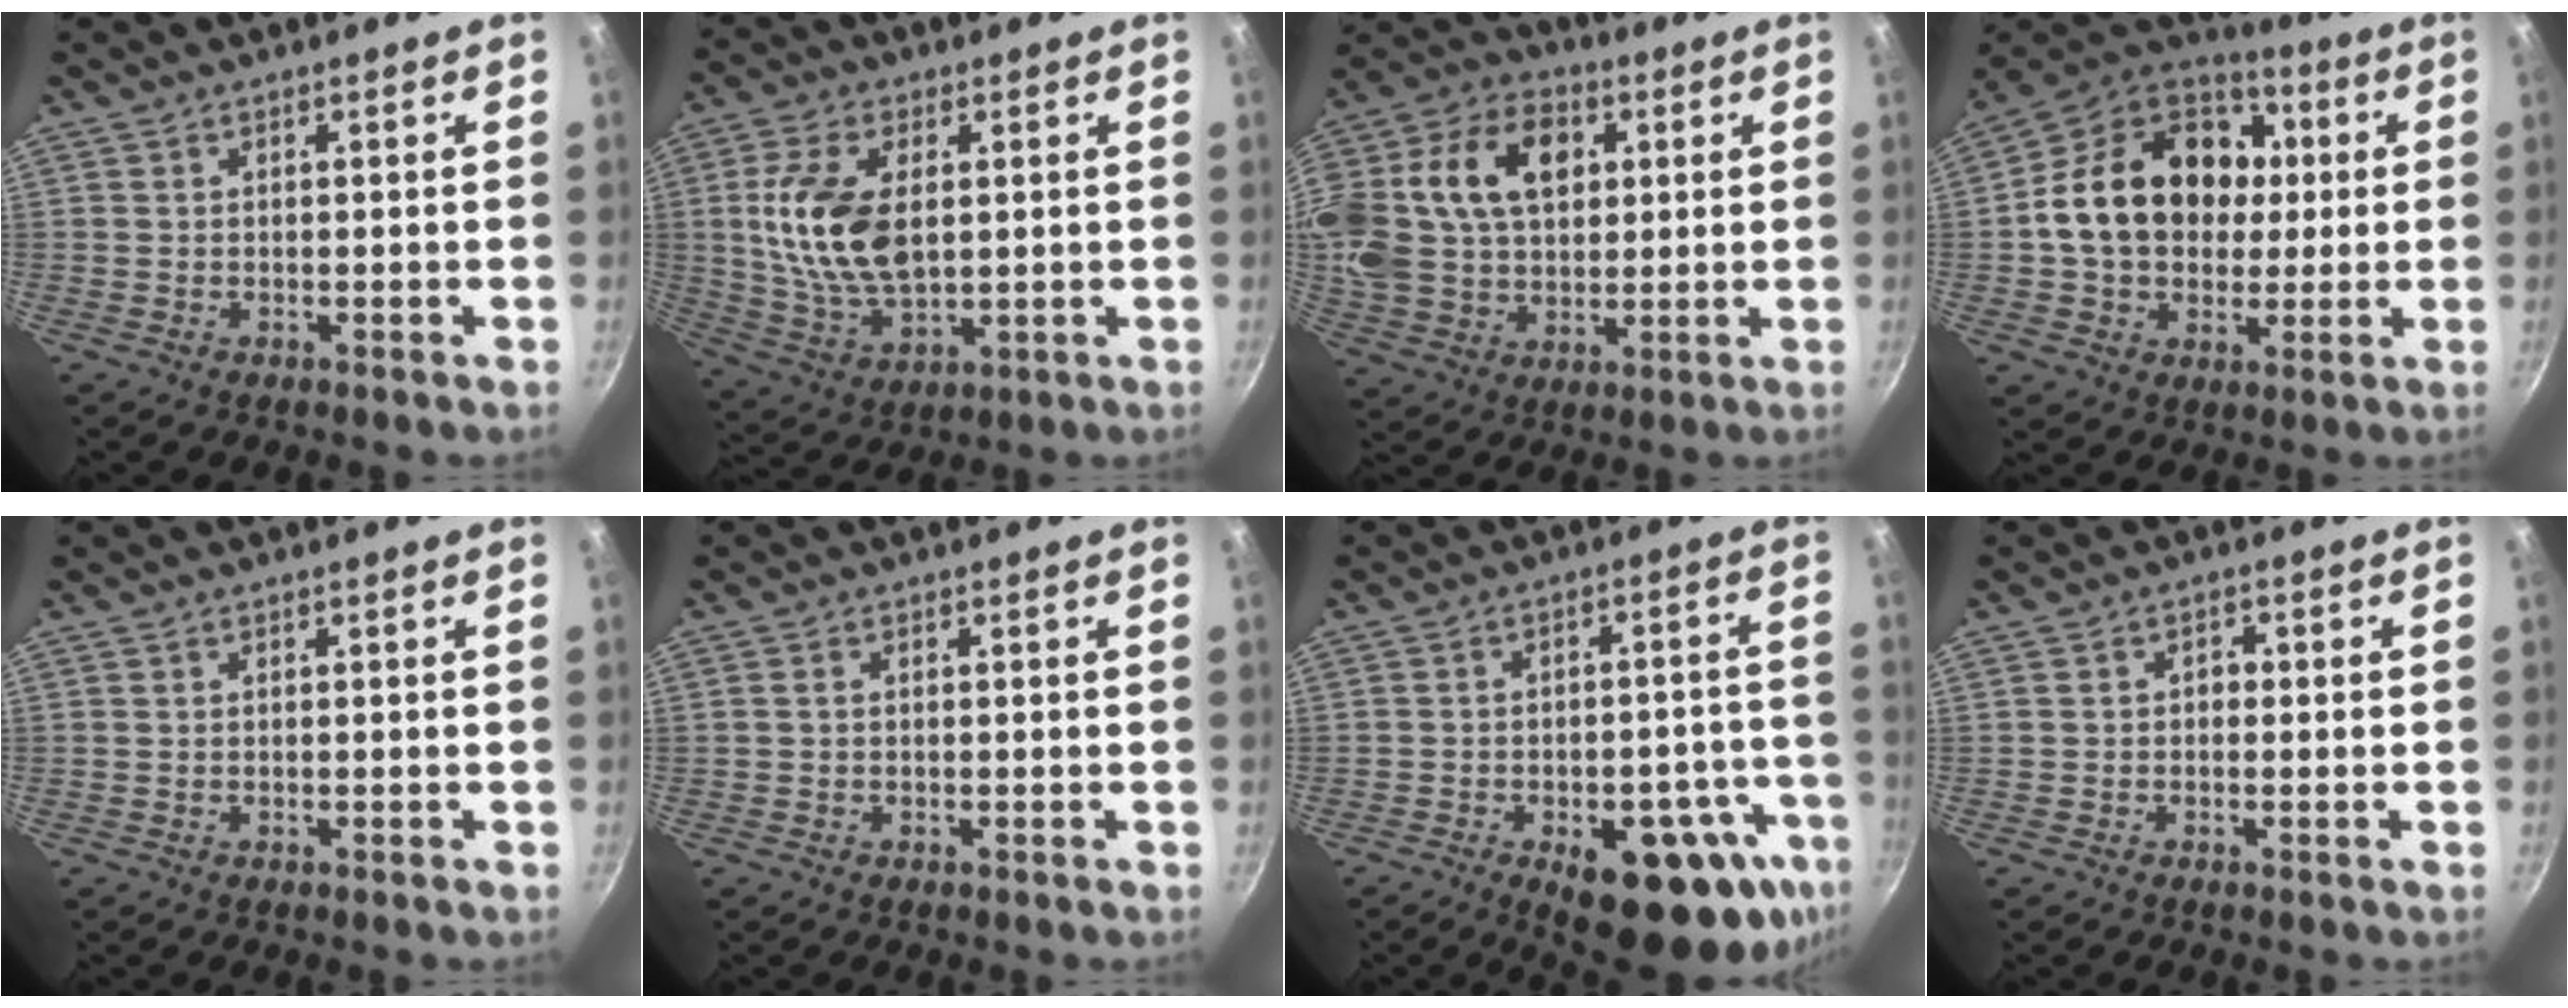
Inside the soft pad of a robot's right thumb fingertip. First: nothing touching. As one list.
[{"total": 14.8, "force": [2.1, 8.4, 11.9], "torque": [-0.219, -0.011, 0.046]}, {"total": 27.1, "force": [7.6, 18.8, 18.0], "torque": [-0.370, 0.027, 0.129]}, {"total": 22.0, "force": [1.9, 17.0, 13.9], "torque": [-0.214, 0.030, 0.024]}, {"total": 0.0}, {"total": 0.6, "force": [0.0, 0.5, 0.4], "torque": [-0.007, 0.004, -0.001]}, {"total": 20.4, "force": [-9.9, 9.4, 15.2], "torque": [-0.123, 0.031, -0.121]}, {"total": 1.5, "force": [-0.3, 1.2, 0.9], "torque": [-0.009, 0.006, -0.007]}]